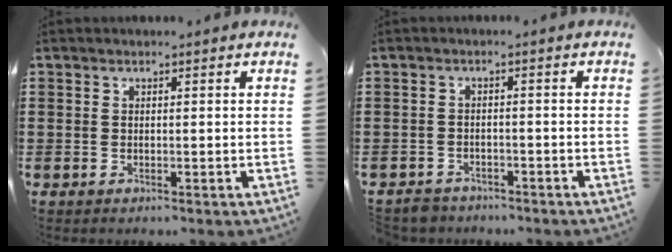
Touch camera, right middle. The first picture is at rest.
{"total": 2.1, "force": [-2.0, 0.4, -0.2], "torque": [-0.005, 0.000, -0.046]}